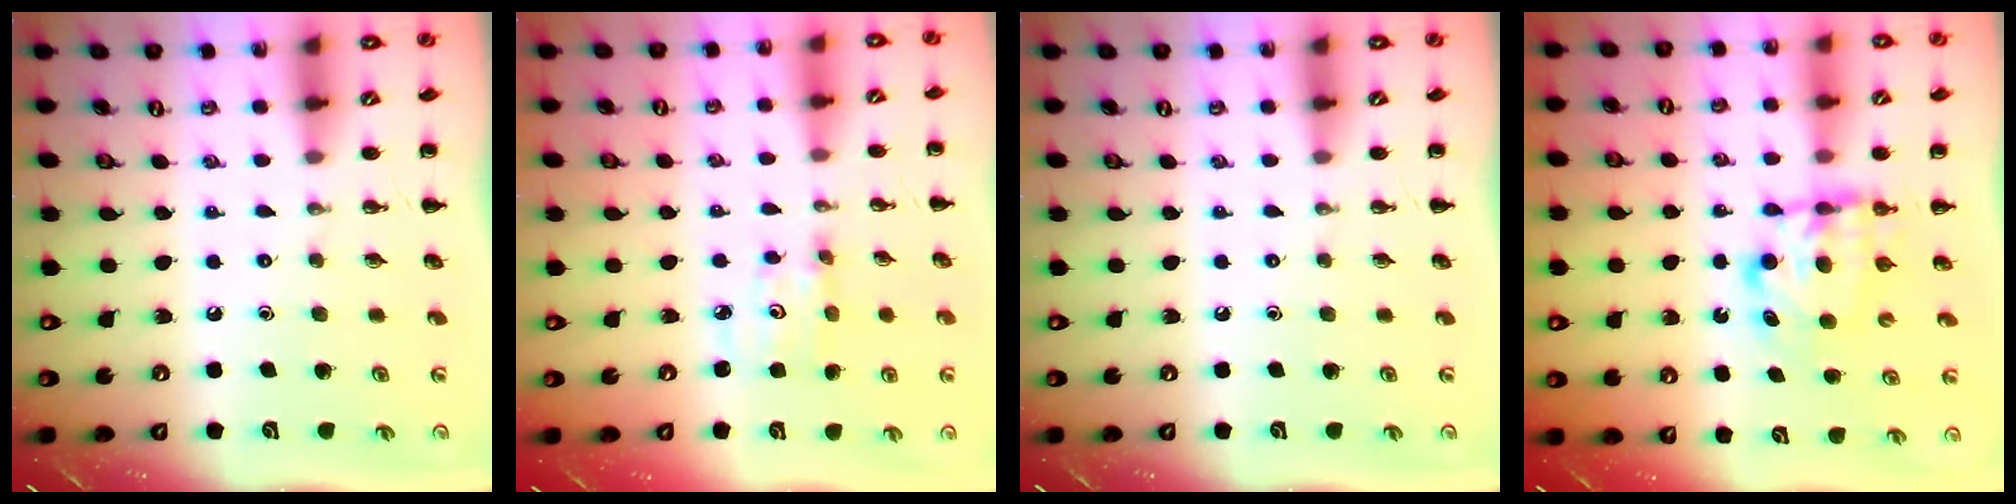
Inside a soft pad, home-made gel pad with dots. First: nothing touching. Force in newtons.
{"total": 2.8, "press": 2.8, "slide": 0.4}
{"total": 0.0}
{"total": 6.2, "press": 6.2, "slide": 0.5}